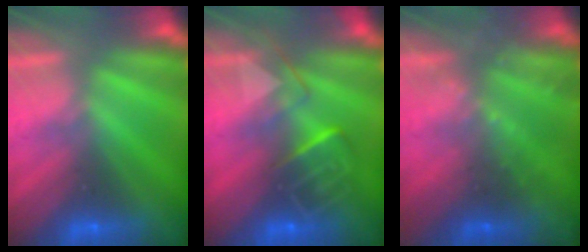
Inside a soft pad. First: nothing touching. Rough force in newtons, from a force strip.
{"total": 9.2}
{"total": 7.0}